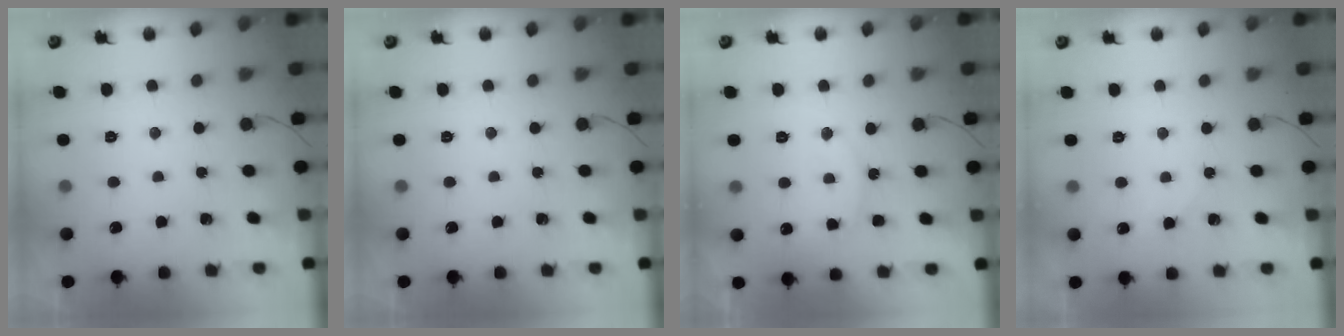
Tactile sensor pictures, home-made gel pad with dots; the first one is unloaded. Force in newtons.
{"total": 0.0}
{"total": 8.4, "press": 8.4, "slide": 0.6}
{"total": 3.0, "press": 2.6, "slide": 1.5}